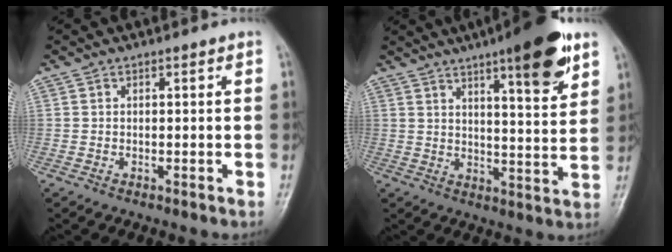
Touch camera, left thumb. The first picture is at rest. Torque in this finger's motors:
{"motor_torque": [1.93, 1.38, 1.56, -1.00, 0.08]}